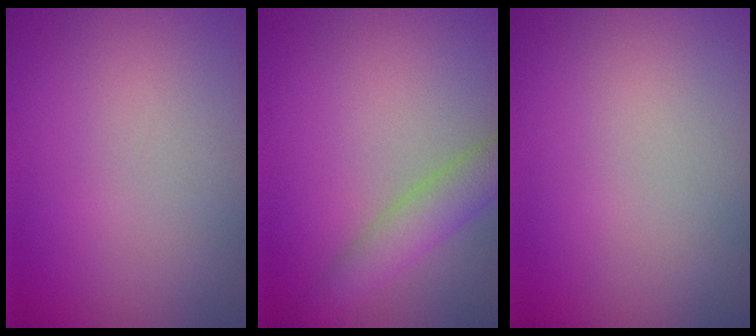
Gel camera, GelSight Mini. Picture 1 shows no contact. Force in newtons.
{"total": 3.1, "press": 3.1, "slide": 0.1}
{"total": 0.0}